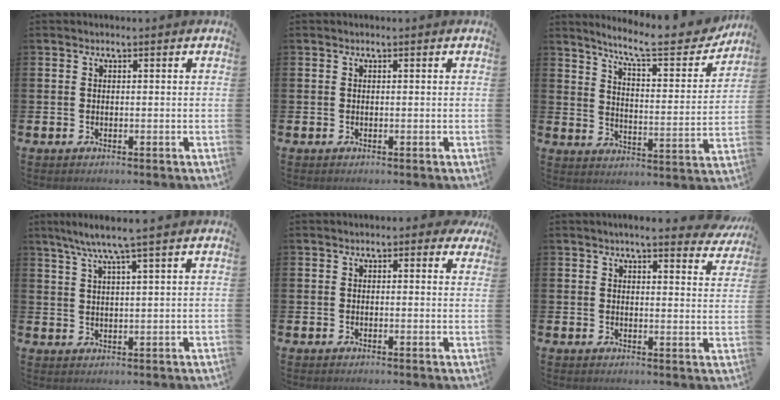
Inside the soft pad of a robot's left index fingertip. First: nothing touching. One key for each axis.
{"total": 0.0}
{"total": 9.3, "fx": 8.2, "fy": 1.1, "fz": 4.2, "tx": -0.096, "ty": -0.055, "tz": 0.137}
{"total": 5.1, "fx": 4.0, "fy": -0.4, "fz": 3.1, "tx": -0.076, "ty": -0.008, "tz": 0.070}
{"total": 0.9, "fx": 0.5, "fy": 0.6, "fz": 0.5, "tx": -0.009, "ty": 0.010, "tz": 0.006}
{"total": 4.6, "fx": 4.3, "fy": 0.4, "fz": 1.6, "tx": -0.025, "ty": -0.021, "tz": 0.072}